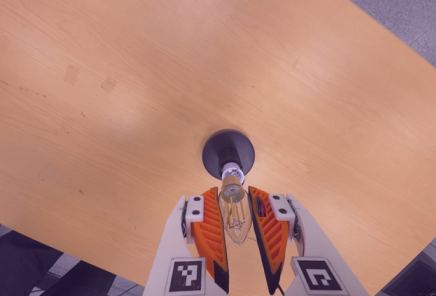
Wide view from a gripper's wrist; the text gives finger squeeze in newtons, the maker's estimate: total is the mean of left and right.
{"total": 14.9, "left": 16.5, "right": 13.3}